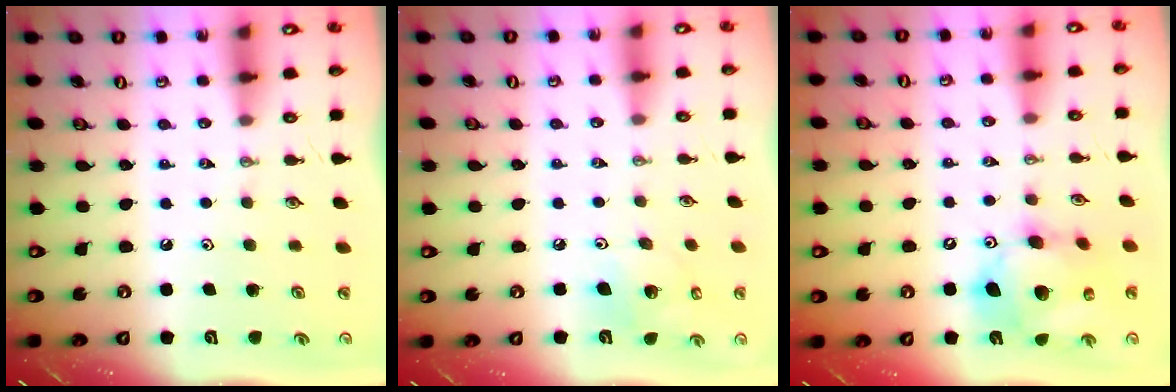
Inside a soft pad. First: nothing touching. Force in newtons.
{"total": 8.1, "press": 8.0, "slide": 1.2}
{"total": 14.4, "press": 14.2, "slide": 2.3}